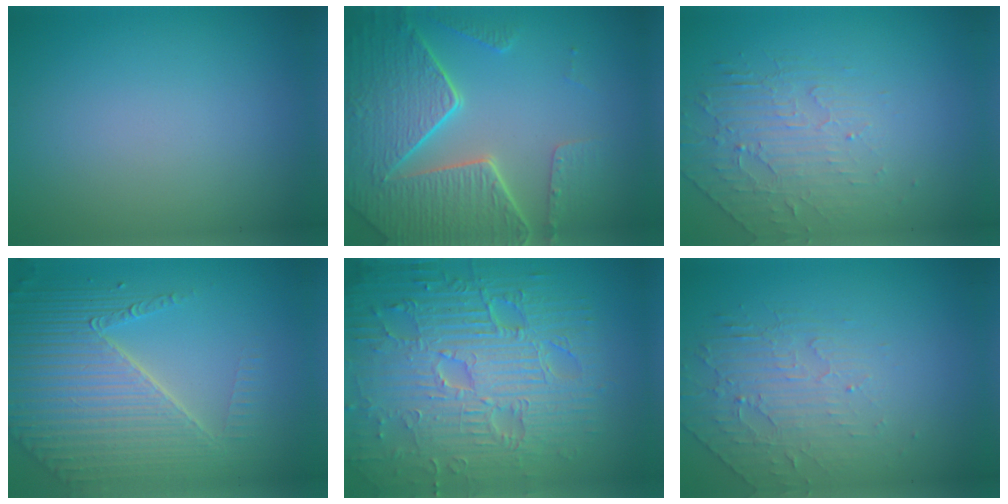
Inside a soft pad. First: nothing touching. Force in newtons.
{"total": 8.4, "press": 6.2, "slide": 5.8}
{"total": 2.2, "press": 1.5, "slide": 1.7}
{"total": 7.4, "press": 5.6, "slide": 4.8}
{"total": 11.7, "press": 7.6, "slide": 8.9}
{"total": 2.2, "press": 1.5, "slide": 1.7}